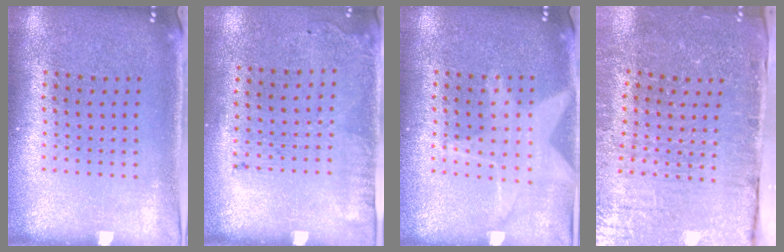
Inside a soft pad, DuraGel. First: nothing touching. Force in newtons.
{"total": 1.7, "press": 1.1, "slide": 1.3}
{"total": 1.3, "press": 1.3, "slide": 0.5}
{"total": 4.2, "press": 4.1, "slide": 1.0}